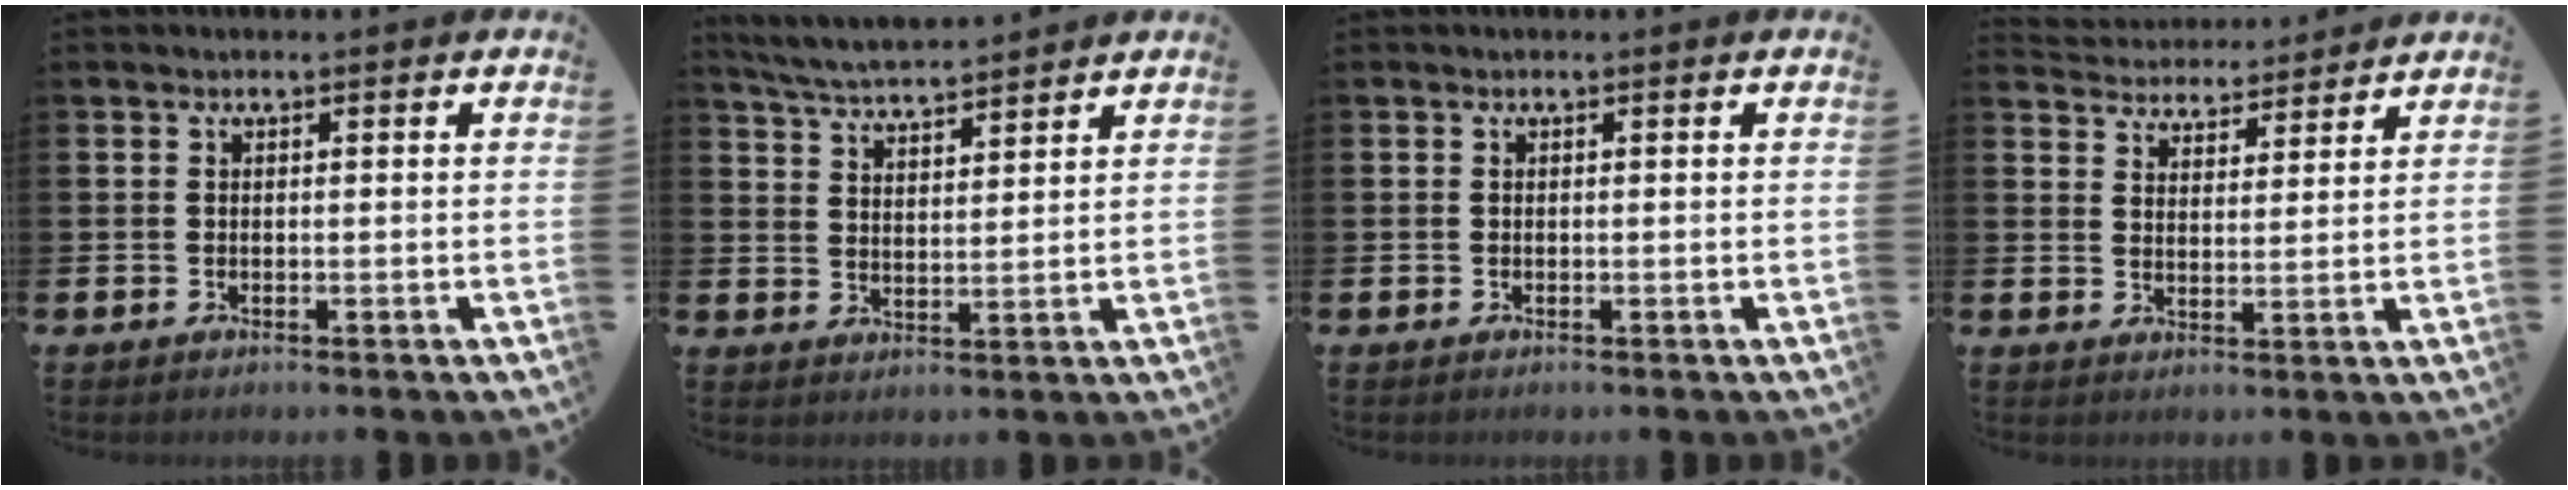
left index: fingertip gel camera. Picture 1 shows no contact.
{"total": 5.3, "force": [5.3, 0.2, 0.8], "torque": [-0.040, -0.028, 0.095]}
{"total": 0.0}
{"total": 4.7, "force": [4.6, 0.8, -0.5], "torque": [-0.008, -0.035, 0.082]}